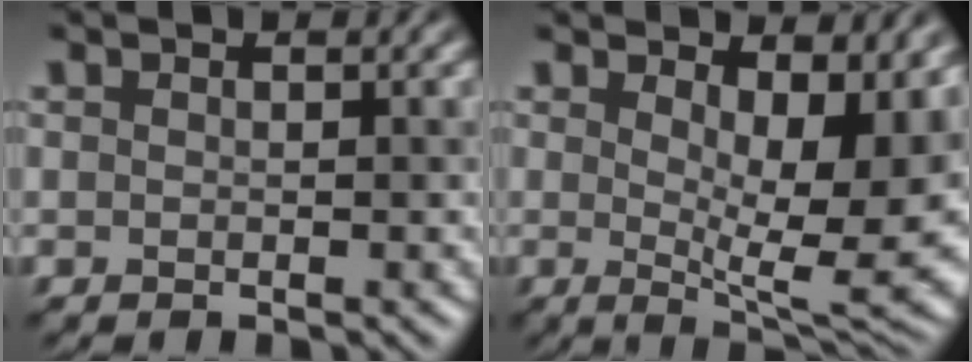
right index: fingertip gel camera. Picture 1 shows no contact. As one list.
[{"total": 11.3, "force": [2.3, 4.2, 10.2], "torque": [-0.117, -0.013, 0.042]}]